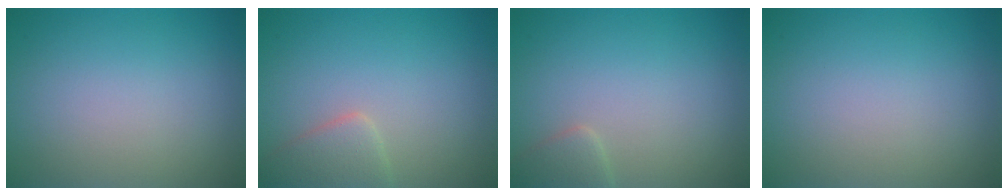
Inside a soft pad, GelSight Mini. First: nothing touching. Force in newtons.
{"total": 2.4, "press": 2.4, "slide": 0.1}
{"total": 1.6, "press": 1.6, "slide": 0.1}
{"total": 0.0}